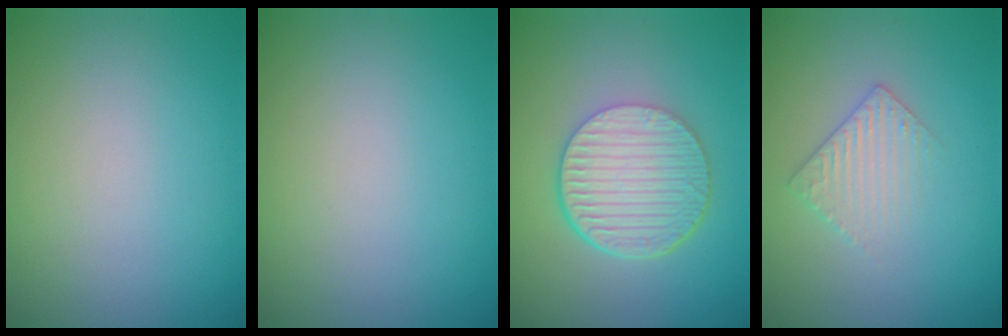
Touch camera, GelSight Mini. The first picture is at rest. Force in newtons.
{"total": 0.0}
{"total": 6.7, "press": 4.6, "slide": 4.9}
{"total": 2.2, "press": 2.2, "slide": 0.5}